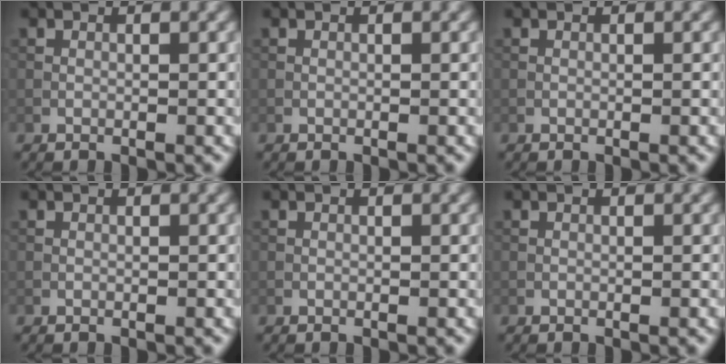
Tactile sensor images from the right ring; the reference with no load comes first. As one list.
[{"total": 0.0}, {"total": 0.0}, {"total": 0.0}, {"total": 0.0}, {"total": 0.0}]